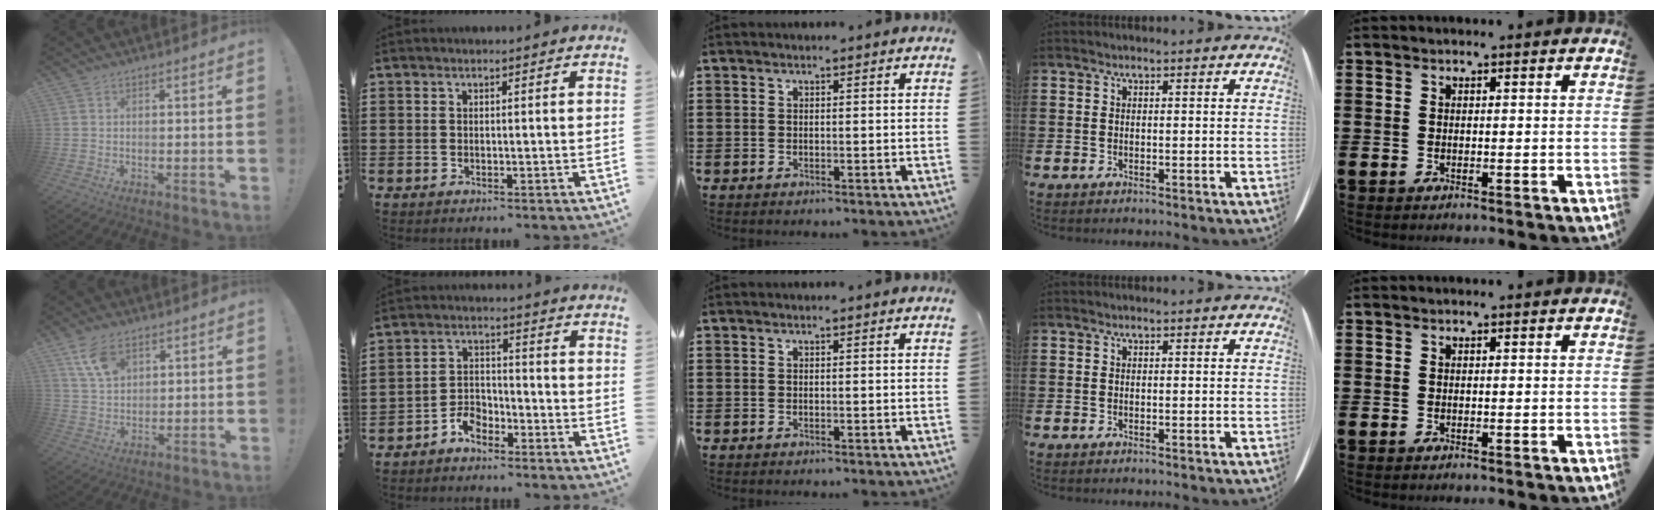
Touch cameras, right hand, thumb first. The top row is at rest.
{"thumb": {"total": 8.8, "force": [4.8, 5.3, 5.1], "torque": [-0.089, -0.013, 0.094]}, "index": {"total": 4.2, "force": [-3.3, 2.2, 1.4], "torque": [-0.036, 0.011, -0.067]}}